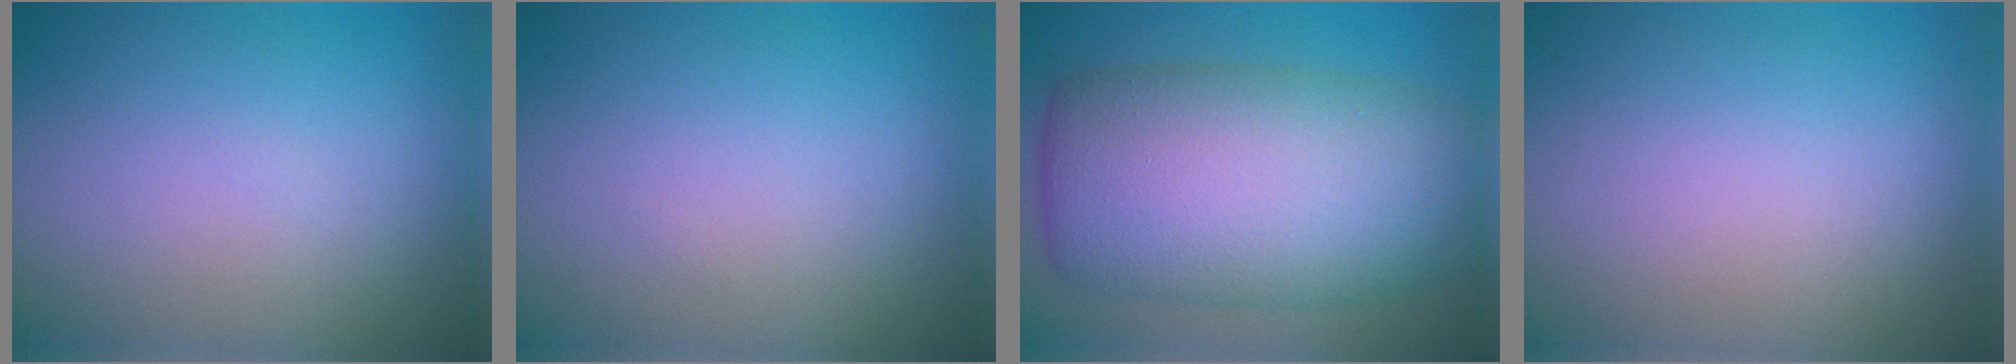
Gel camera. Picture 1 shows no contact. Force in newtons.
{"total": 0.0}
{"total": 13.3, "press": 13.3, "slide": 0.3}
{"total": 0.0}